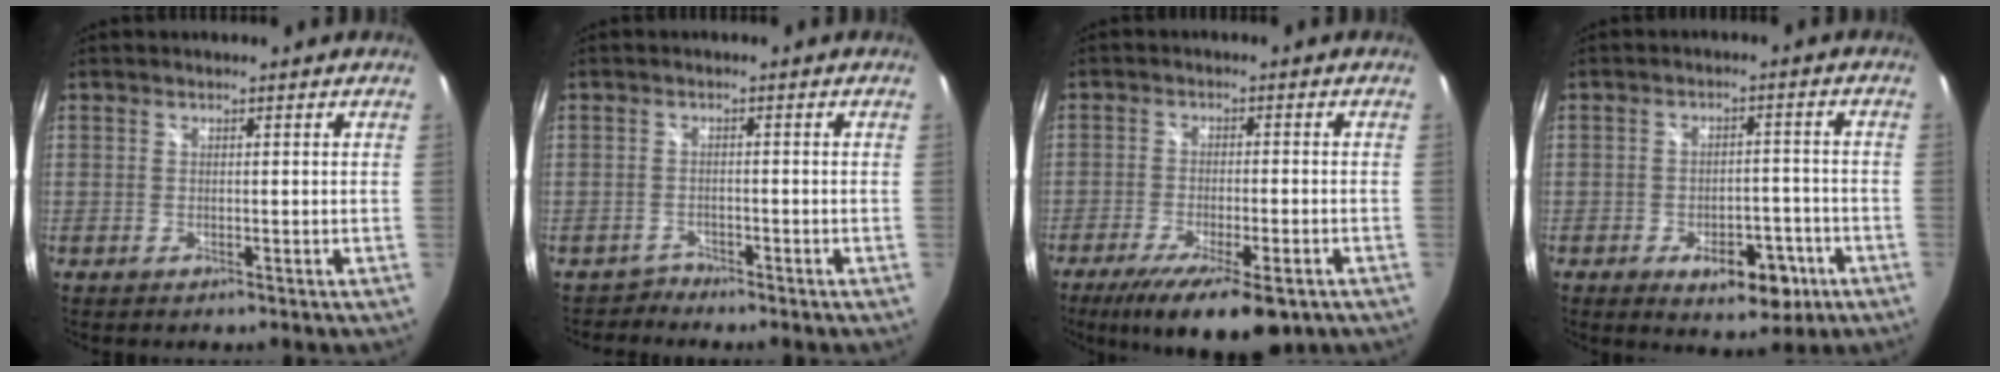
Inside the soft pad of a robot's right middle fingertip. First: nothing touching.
{"total": 1.6, "force": [-1.4, 0.3, -0.7], "torque": [0.014, 0.007, -0.027]}
{"total": 14.0, "force": [-9.2, 4.1, 9.8], "torque": [-0.191, -0.042, -0.142]}
{"total": 8.6, "force": [-4.4, 4.8, 5.6], "torque": [-0.086, 0.004, -0.050]}